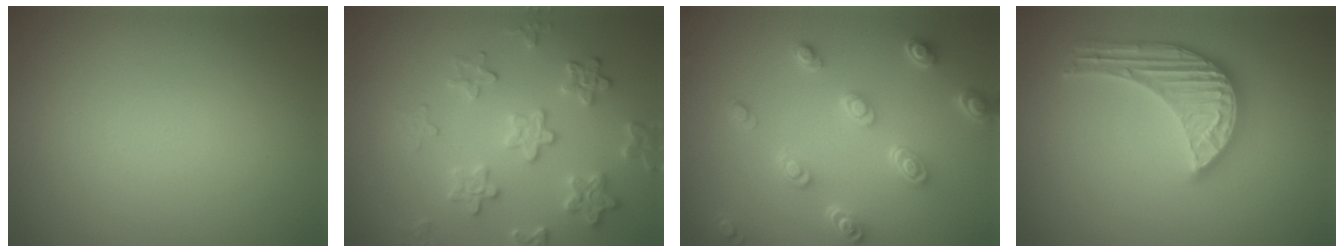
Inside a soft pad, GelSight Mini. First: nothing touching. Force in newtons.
{"total": 4.5, "press": 3.9, "slide": 2.3}
{"total": 4.4, "press": 3.4, "slide": 2.9}
{"total": 4.2, "press": 4.1, "slide": 0.5}